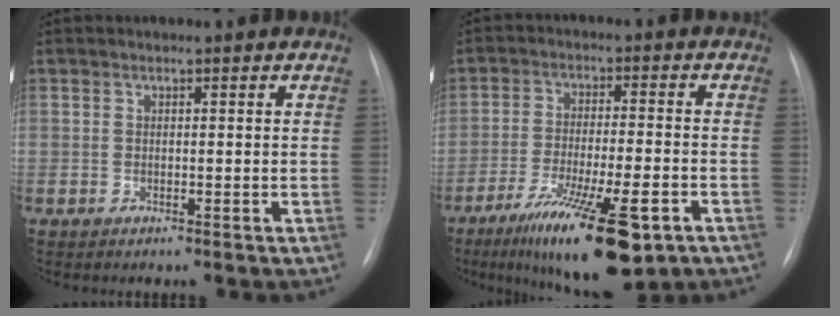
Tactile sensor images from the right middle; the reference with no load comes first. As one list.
[{"total": 16.1, "force": [-9.4, 3.1, 12.6], "torque": [-0.191, -0.030, -0.149]}]